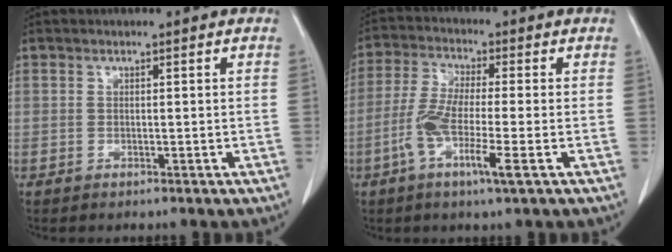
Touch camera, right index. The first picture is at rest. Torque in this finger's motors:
{"motor_torque": [0.59, -0.42, 0.55, 0.16]}